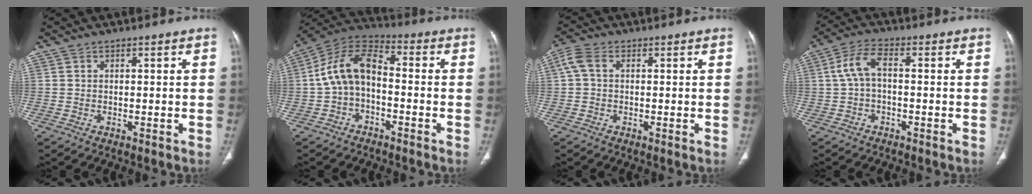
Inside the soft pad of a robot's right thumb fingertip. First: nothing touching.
{"total": 9.8, "force": [-0.8, 6.6, 7.3], "torque": [-0.136, 0.041, -0.030]}
{"total": 3.0, "force": [1.0, 2.4, 1.6], "torque": [-0.050, 0.013, 0.011]}
{"total": 4.7, "force": [0.5, 2.6, 3.9], "torque": [-0.089, 0.020, 0.000]}